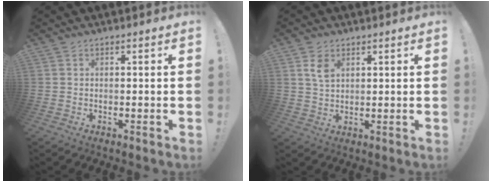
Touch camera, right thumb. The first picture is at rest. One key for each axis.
{"total": 4.8, "fx": 2.2, "fy": 2.8, "fz": 3.1, "tx": -0.043, "ty": -0.008, "tz": 0.038}